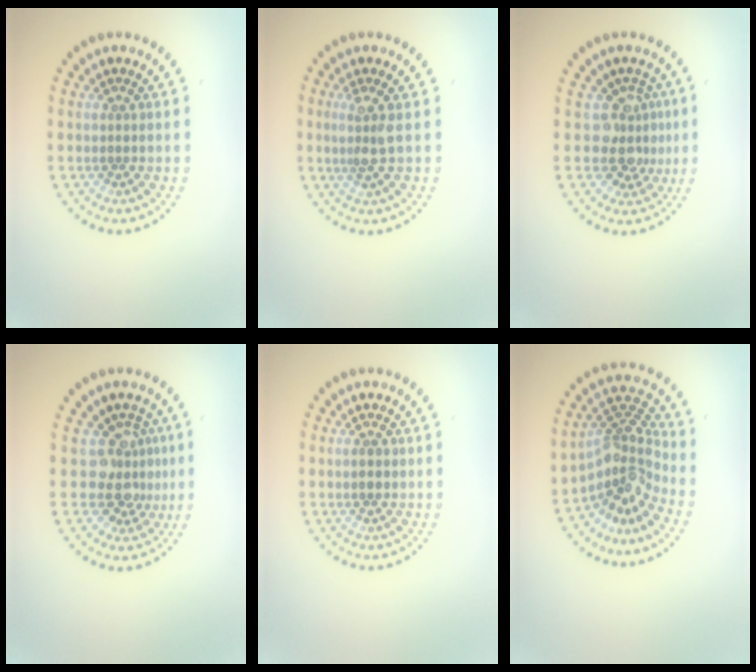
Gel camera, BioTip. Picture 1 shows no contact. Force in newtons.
{"total": 1.9, "press": 1.6, "slide": 0.9}
{"total": 3.5, "press": 2.6, "slide": 2.2}
{"total": 3.7, "press": 2.8, "slide": 2.5}
{"total": 1.3, "press": 1.3, "slide": 0.0}
{"total": 4.7, "press": 3.1, "slide": 3.5}